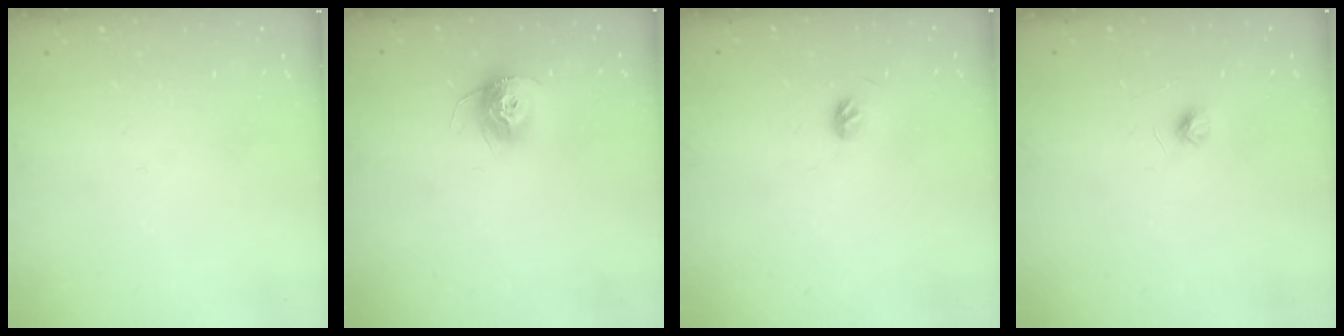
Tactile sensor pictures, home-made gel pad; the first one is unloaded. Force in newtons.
{"total": 11.0, "press": 11.0, "slide": 0.8}
{"total": 4.0, "press": 3.9, "slide": 1.0}
{"total": 4.1, "press": 4.0, "slide": 0.4}